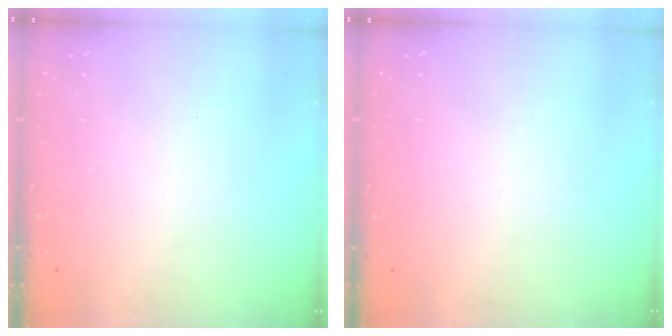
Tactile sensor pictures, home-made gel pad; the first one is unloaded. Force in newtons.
{"total": 0.0}